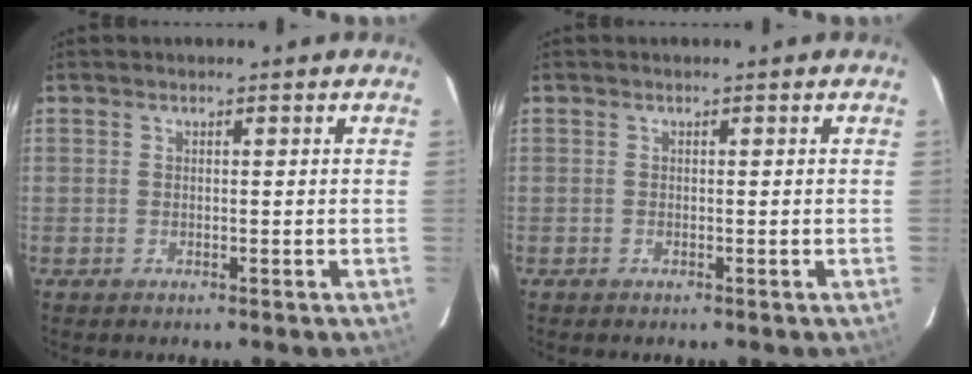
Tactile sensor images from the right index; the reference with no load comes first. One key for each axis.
{"total": 0.0}